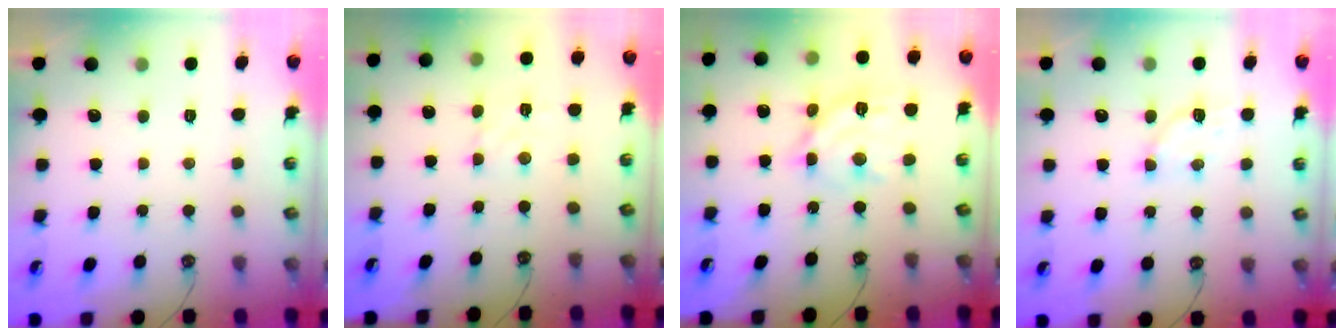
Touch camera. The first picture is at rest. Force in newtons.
{"total": 2.4, "press": 2.4, "slide": 0.6}
{"total": 14.5, "press": 14.4, "slide": 1.3}
{"total": 3.8, "press": 3.6, "slide": 1.2}